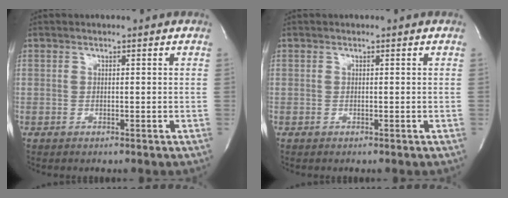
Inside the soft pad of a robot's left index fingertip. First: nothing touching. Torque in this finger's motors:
{"motor_torque": [0.00, 0.00, 0.00, 0.00]}